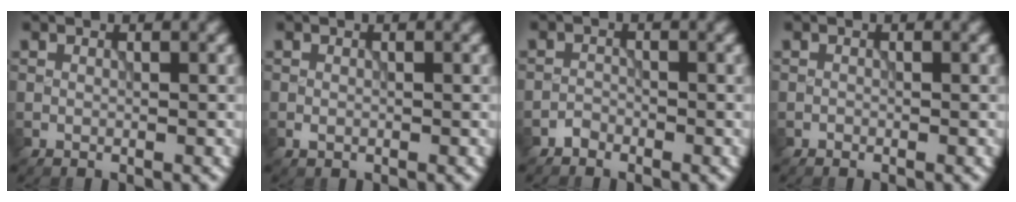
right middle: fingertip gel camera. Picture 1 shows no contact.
{"total": 0.7, "force": [-0.3, 0.5, 0.3], "torque": [-0.006, -0.003, -0.007]}
{"total": 1.0, "force": [-0.9, 0.5, 0.1], "torque": [0.003, 0.002, -0.019]}
{"total": 0.0}